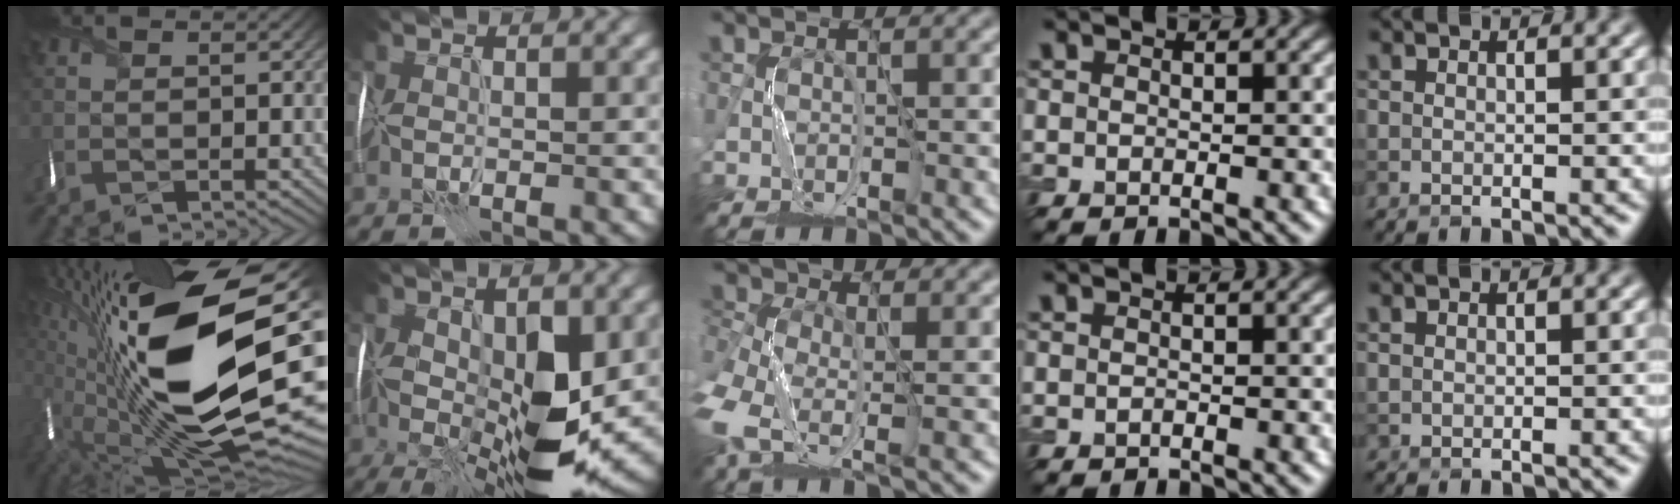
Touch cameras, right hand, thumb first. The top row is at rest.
{"thumb": {"total": 22.1, "force": [1.8, 9.5, 19.8], "torque": [-0.382, -0.039, 0.037]}, "index": {"total": 11.8, "force": [-0.7, 5.5, 10.4], "torque": [-0.193, -0.017, -0.007]}, "middle": {"total": 5.7, "force": [-1.6, 3.6, 4.2], "torque": [-0.106, -0.018, -0.043]}}